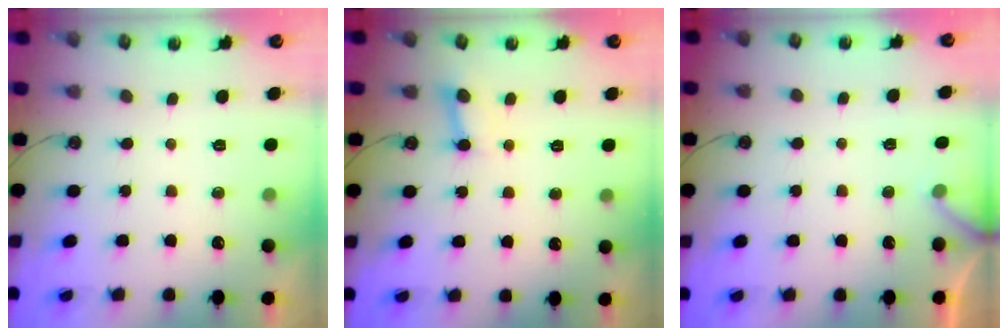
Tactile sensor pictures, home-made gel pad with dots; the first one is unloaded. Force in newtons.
{"total": 5.8, "press": 5.8, "slide": 0.5}
{"total": 4.4, "press": 4.4, "slide": 0.2}